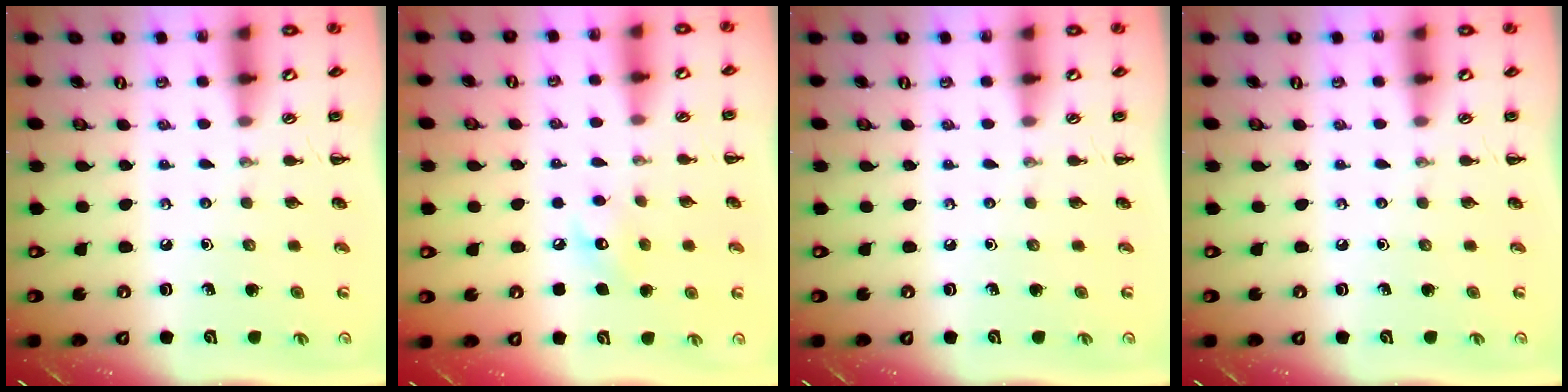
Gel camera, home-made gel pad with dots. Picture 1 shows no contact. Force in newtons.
{"total": 7.0, "press": 6.8, "slide": 1.6}
{"total": 0.0}
{"total": 0.0}